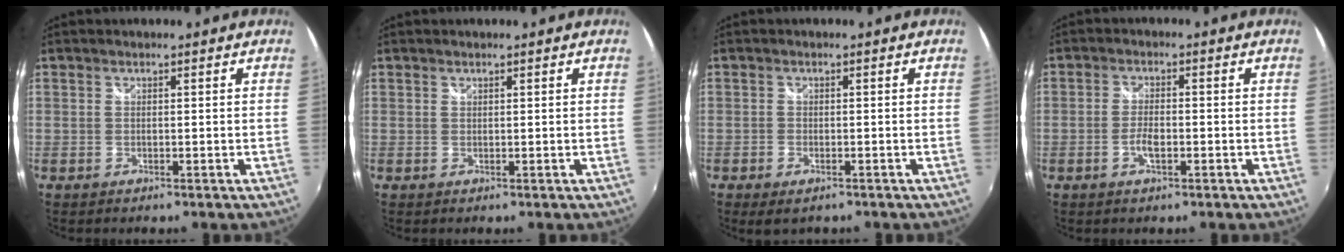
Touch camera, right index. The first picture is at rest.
{"total": 0.0}
{"total": 2.9, "force": [-2.0, 1.5, 1.5], "torque": [-0.033, -0.013, -0.032]}
{"total": 3.4, "force": [-1.3, 1.4, 2.8], "torque": [-0.060, -0.001, -0.026]}